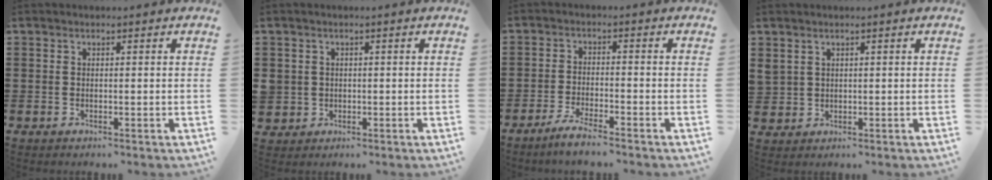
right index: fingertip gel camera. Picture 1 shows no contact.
{"total": 1.9, "force": [0.1, 1.9, 0.0], "torque": [-0.010, 0.008, -0.001]}
{"total": 3.3, "force": [-3.0, -0.1, 1.3], "torque": [-0.031, 0.000, -0.060]}
{"total": 1.8, "force": [1.3, 1.2, 0.3], "torque": [-0.012, 0.006, 0.026]}